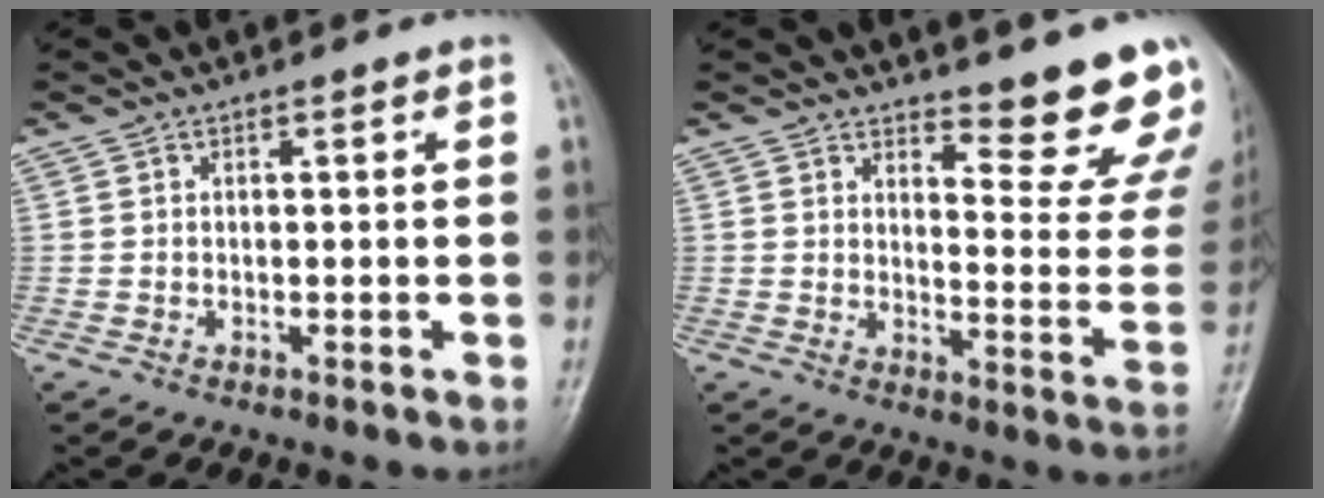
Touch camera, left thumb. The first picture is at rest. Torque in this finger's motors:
{"motor_torque": [0.53, 0.36, 0.11, -0.25, 0.06]}